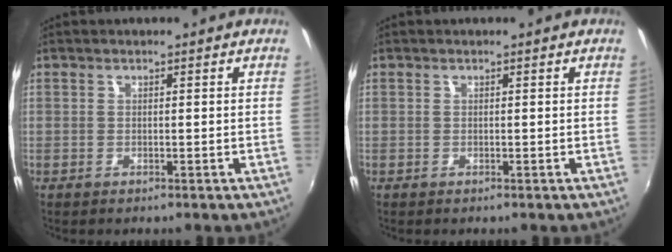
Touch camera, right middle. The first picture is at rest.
{"total": 0.0}